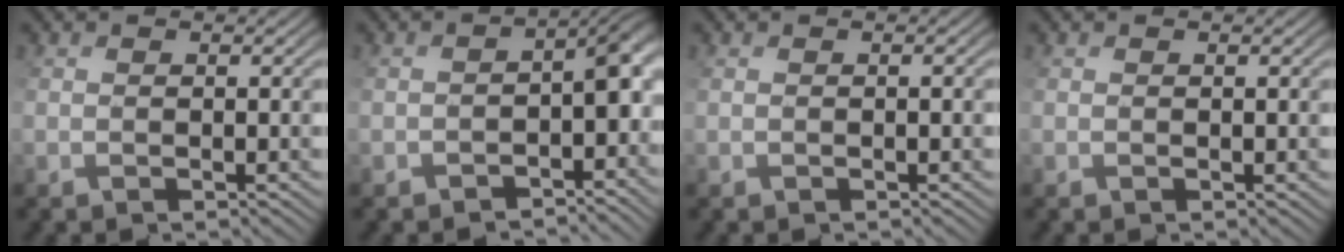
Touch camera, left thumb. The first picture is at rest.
{"total": 6.3, "force": [-2.9, 3.5, 4.4], "torque": [-0.057, -0.019, -0.040]}
{"total": 0.0}
{"total": 0.0}